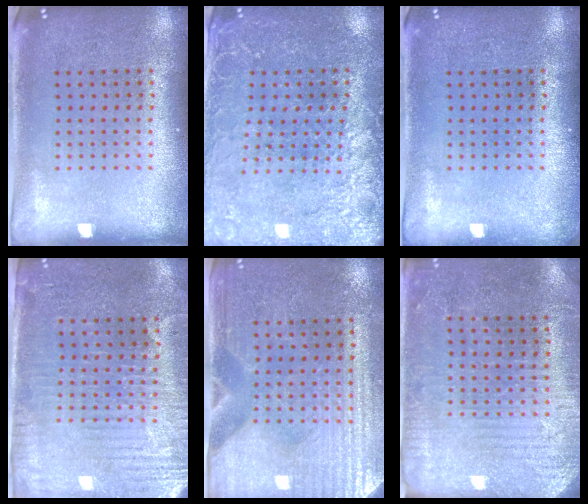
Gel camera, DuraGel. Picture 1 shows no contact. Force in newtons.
{"total": 2.7, "press": 2.7, "slide": 0.5}
{"total": 0.6, "press": 0.6, "slide": 0.2}
{"total": 3.2, "press": 2.9, "slide": 1.3}
{"total": 3.6, "press": 3.2, "slide": 1.5}
{"total": 2.9, "press": 2.7, "slide": 0.9}